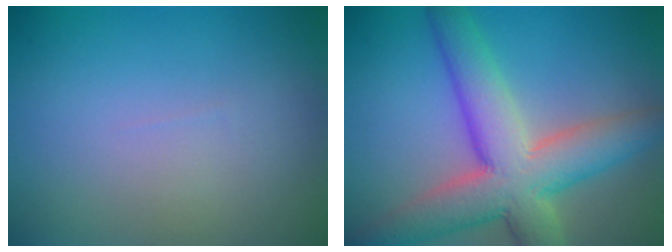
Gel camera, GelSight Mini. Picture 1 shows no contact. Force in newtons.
{"total": 8.9, "press": 8.8, "slide": 0.6}